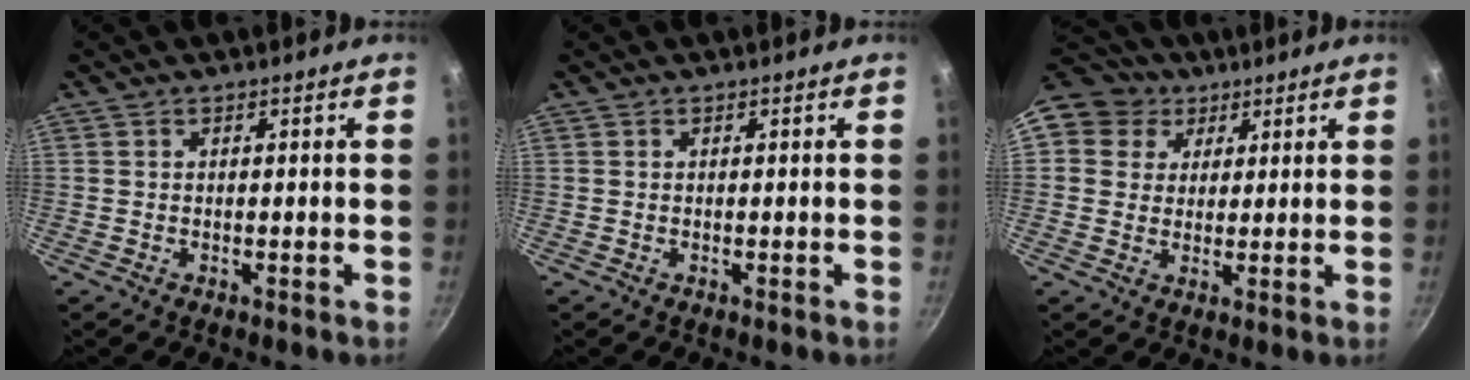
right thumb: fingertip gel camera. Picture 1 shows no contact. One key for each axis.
{"total": 0.0}
{"total": 10.0, "fx": 4.8, "fy": 8.4, "fz": 2.6, "tx": -0.020, "ty": 0.006, "tz": 0.070}